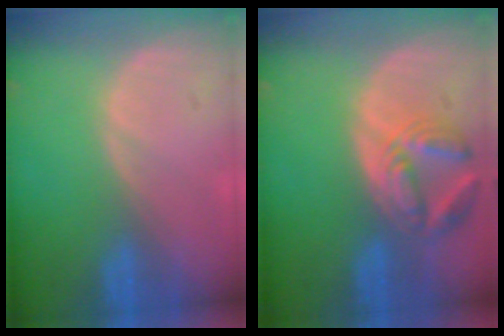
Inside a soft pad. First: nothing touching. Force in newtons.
{"total": 7.4, "press": 6.6, "slide": 3.5}